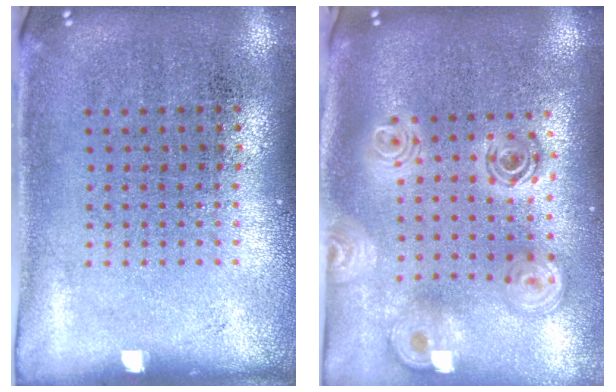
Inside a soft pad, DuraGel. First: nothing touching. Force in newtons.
{"total": 2.5, "press": 1.9, "slide": 1.7}